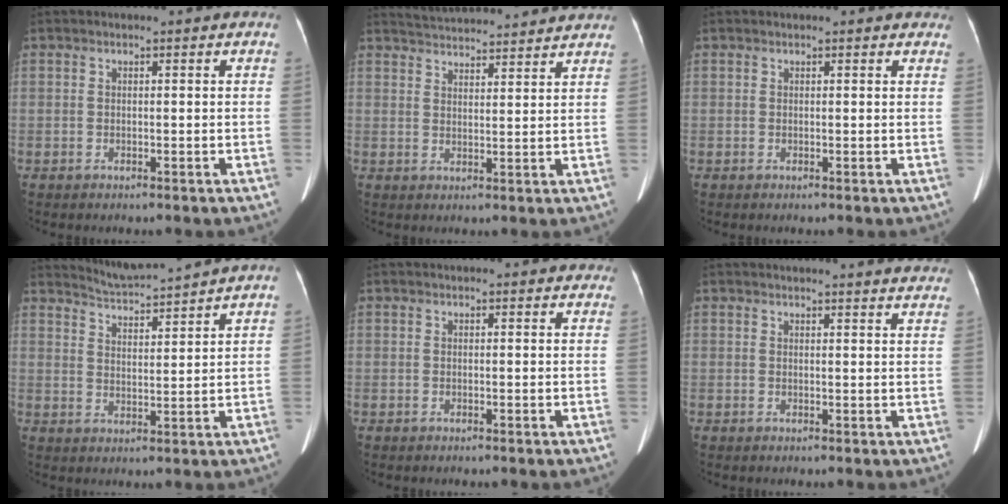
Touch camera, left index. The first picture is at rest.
{"total": 12.0, "force": [11.5, 1.0, 3.0], "torque": [-0.052, 0.028, 0.159]}
{"total": 3.2, "force": [2.9, 1.2, 0.9], "torque": [-0.003, 0.017, 0.022]}
{"total": 6.3, "force": [6.1, -1.4, 0.7], "torque": [-0.028, -0.003, 0.111]}
{"total": 5.3, "force": [4.7, 1.8, 1.6], "torque": [-0.009, 0.020, 0.044]}
{"total": 14.4, "force": [14.0, 1.4, 3.4], "torque": [-0.028, -0.015, 0.146]}